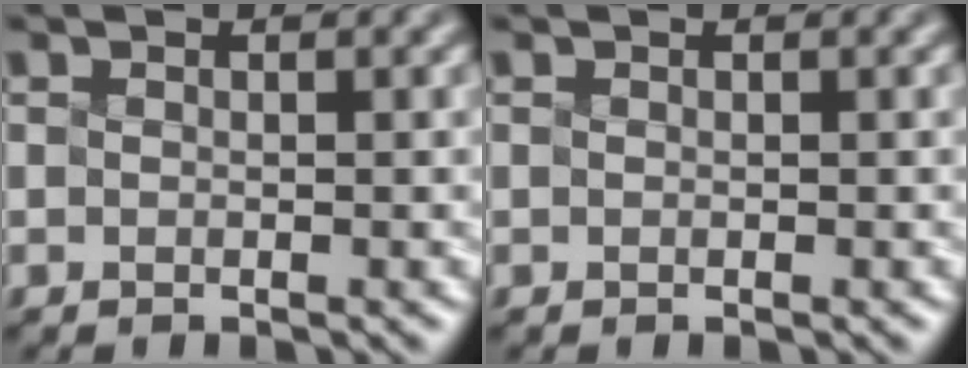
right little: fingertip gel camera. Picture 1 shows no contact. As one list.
[{"total": 0.0}]